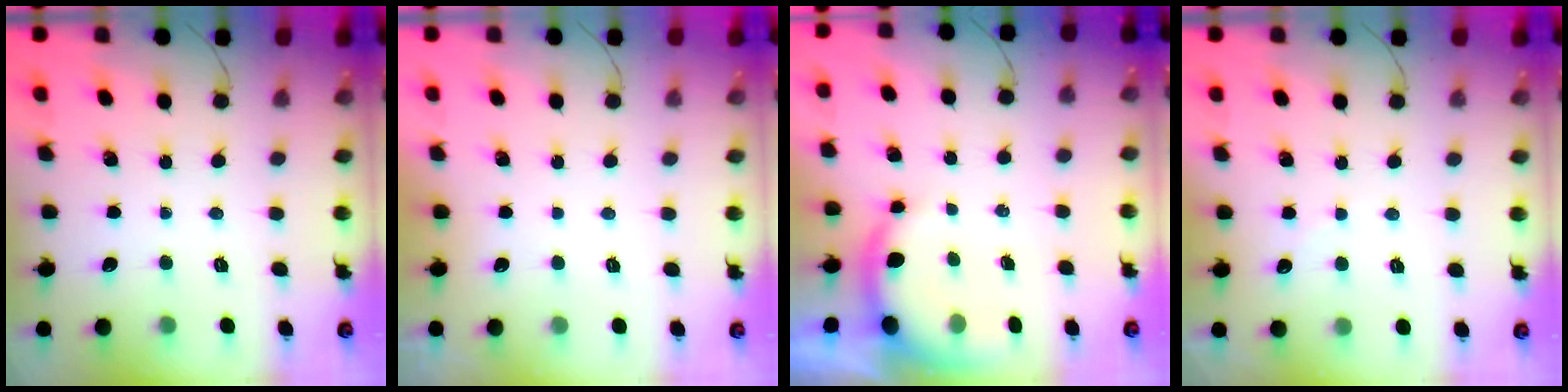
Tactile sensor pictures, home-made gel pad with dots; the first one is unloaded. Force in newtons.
{"total": 3.0, "press": 3.0, "slide": 0.1}
{"total": 6.6, "press": 6.6, "slide": 0.1}
{"total": 4.6, "press": 4.5, "slide": 0.6}